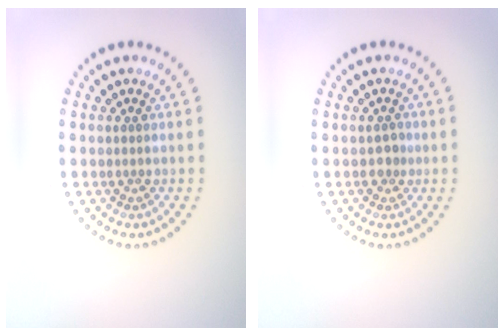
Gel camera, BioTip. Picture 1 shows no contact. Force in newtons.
{"total": 1.0, "press": 0.9, "slide": 0.4}